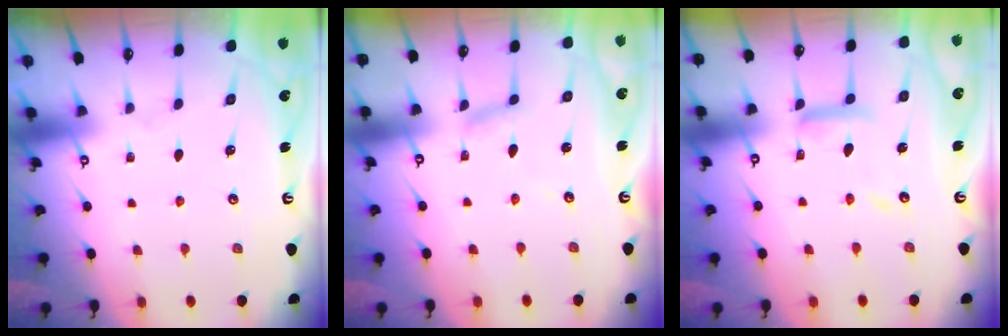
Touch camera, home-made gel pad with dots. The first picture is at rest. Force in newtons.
{"total": 3.4, "press": 3.4, "slide": 0.3}
{"total": 12.2, "press": 12.2, "slide": 1.0}